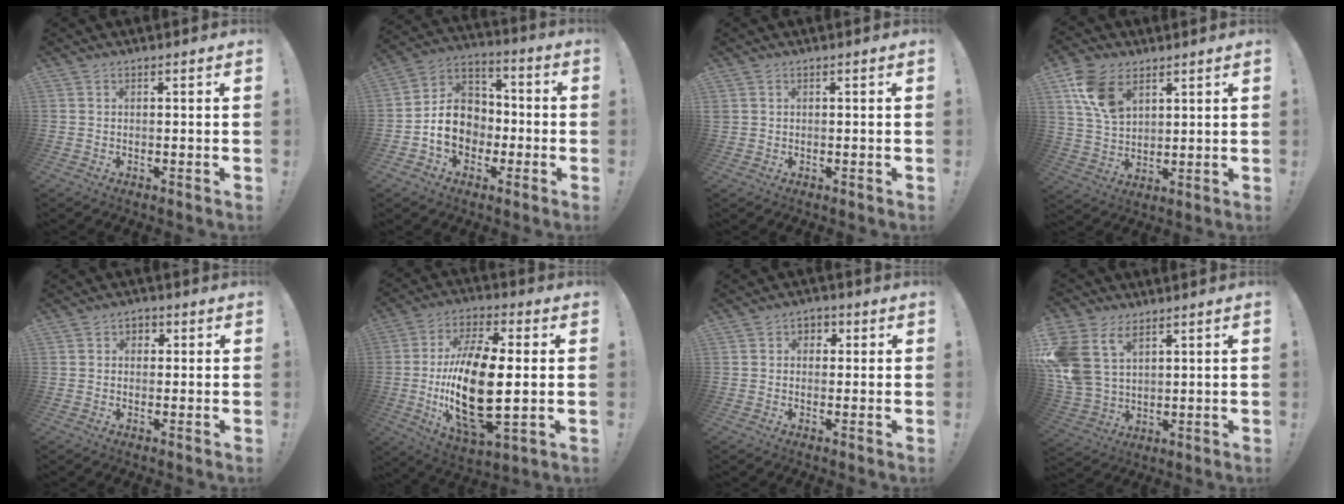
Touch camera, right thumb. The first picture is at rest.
{"total": 14.1, "force": [-3.6, 11.6, 7.0], "torque": [-0.107, 0.030, -0.060]}
{"total": 1.1, "force": [0.4, 1.0, 0.3], "torque": [-0.012, 0.005, 0.010]}
{"total": 12.6, "force": [6.6, 8.0, 7.3], "torque": [-0.130, -0.019, 0.128]}
{"total": 2.4, "force": [-0.1, 2.2, 0.9], "torque": [-0.007, 0.004, -0.004]}
{"total": 22.8, "force": [-1.5, 10.3, 20.3], "torque": [-0.413, -0.011, -0.025]}
{"total": 3.0, "force": [-0.3, 2.8, 1.1], "torque": [-0.012, 0.006, -0.008]}
{"total": 12.7, "force": [6.3, 8.4, 7.2], "torque": [-0.164, -0.029, 0.125]}